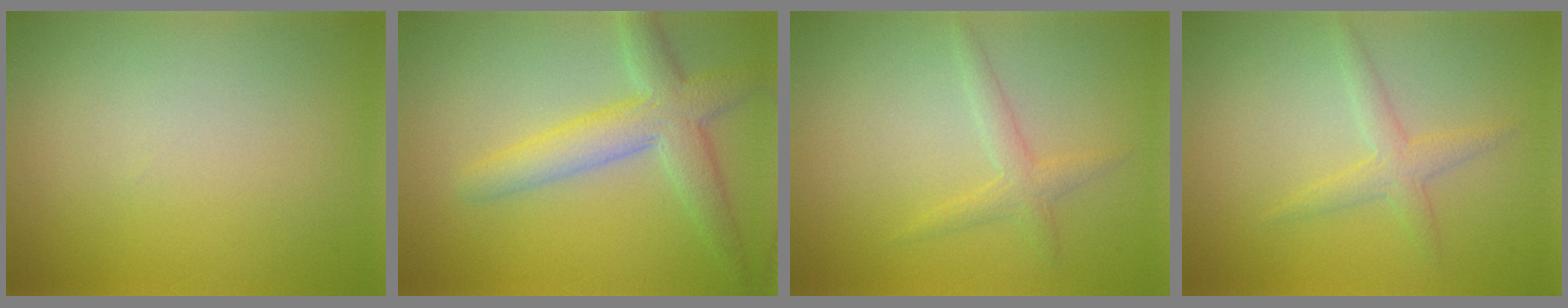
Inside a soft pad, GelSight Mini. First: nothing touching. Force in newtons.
{"total": 4.9, "press": 4.9, "slide": 0.3}
{"total": 1.7, "press": 1.7, "slide": 0.1}
{"total": 2.0, "press": 2.0, "slide": 0.2}